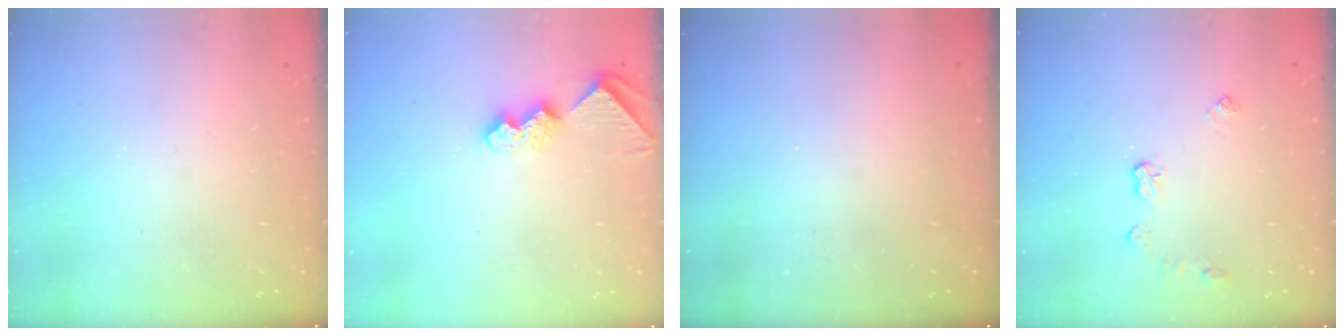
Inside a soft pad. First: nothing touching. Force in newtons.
{"total": 8.2, "press": 8.2, "slide": 0.4}
{"total": 0.0}
{"total": 6.1, "press": 6.1, "slide": 0.4}